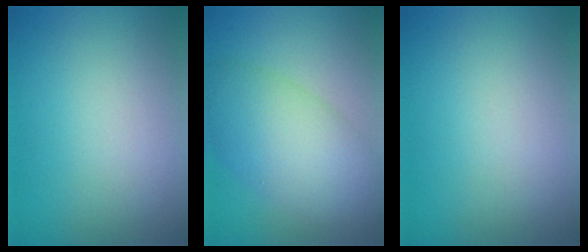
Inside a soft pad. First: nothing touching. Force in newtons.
{"total": 7.6, "press": 7.6, "slide": 0.1}
{"total": 0.0}